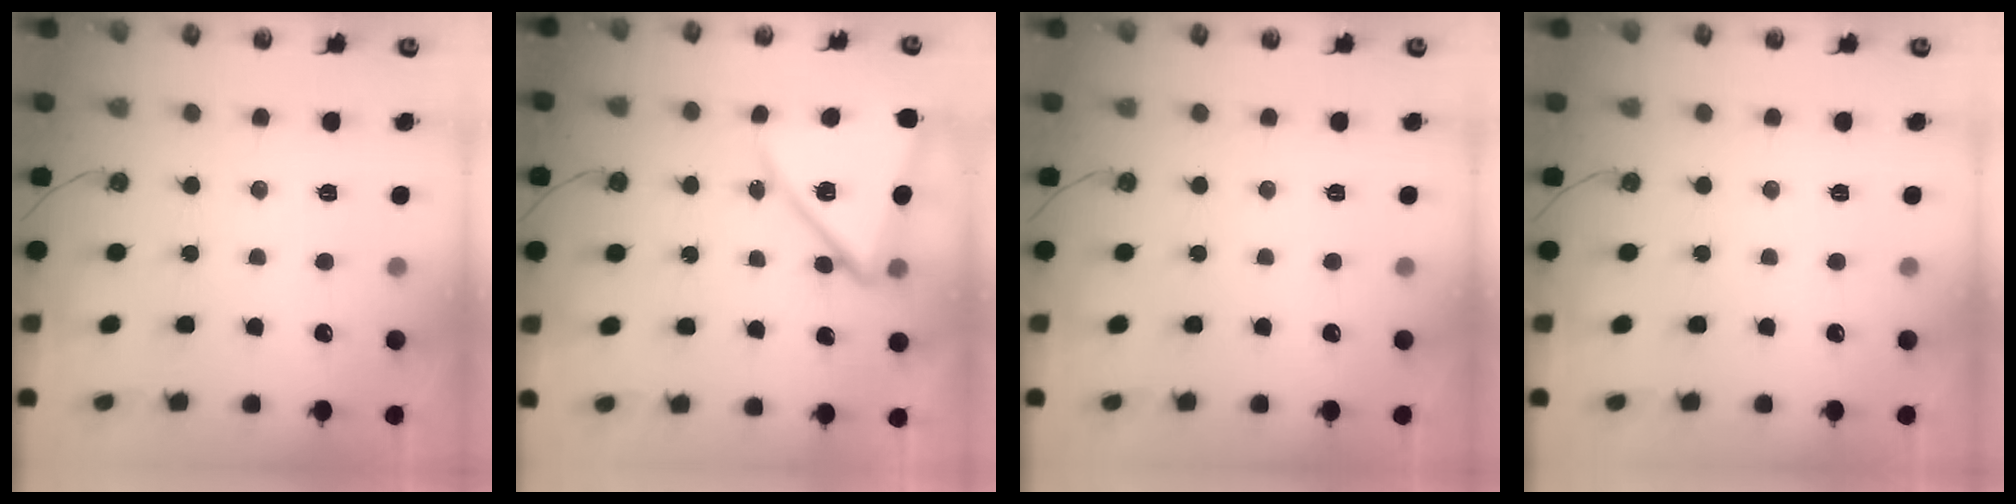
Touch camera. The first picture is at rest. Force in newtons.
{"total": 14.2, "press": 14.1, "slide": 1.4}
{"total": 0.0}
{"total": 0.0}